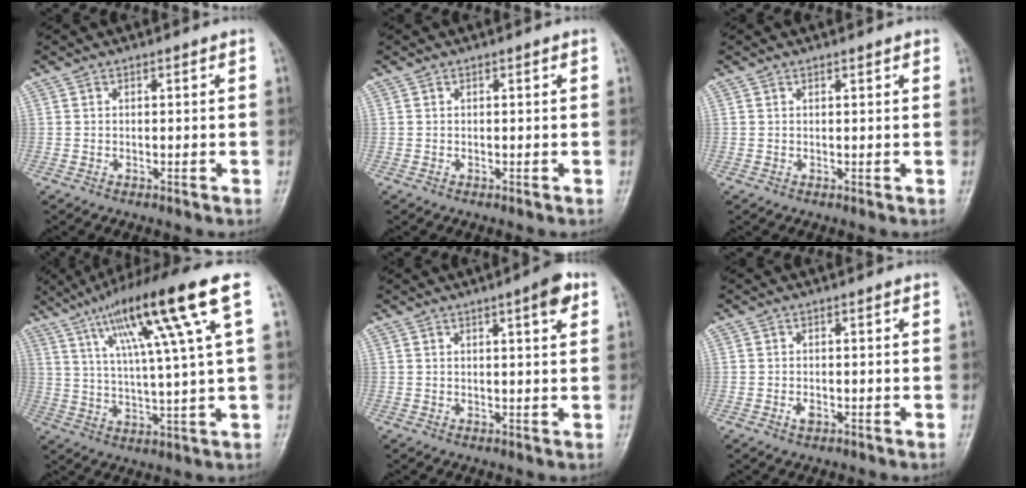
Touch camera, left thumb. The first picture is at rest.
{"total": 0.0}
{"total": 0.8, "force": [0.6, 0.1, 0.5], "torque": [-0.005, -0.001, 0.007]}
{"total": 18.3, "force": [8.2, 1.4, 16.3], "torque": [-0.270, -0.003, 0.132]}
{"total": 4.4, "force": [2.2, 0.8, 3.7], "torque": [-0.049, -0.007, 0.028]}
{"total": 1.5, "force": [-0.4, 0.8, 1.2], "torque": [-0.019, 0.003, -0.006]}